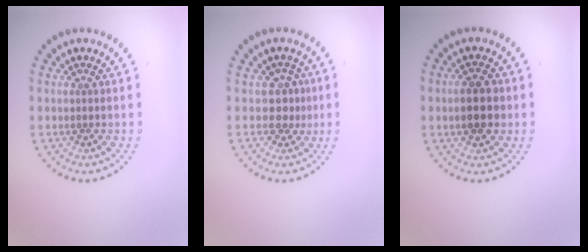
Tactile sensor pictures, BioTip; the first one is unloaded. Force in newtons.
{"total": 2.1, "press": 1.5, "slide": 1.4}
{"total": 3.5, "press": 3.5, "slide": 0.2}